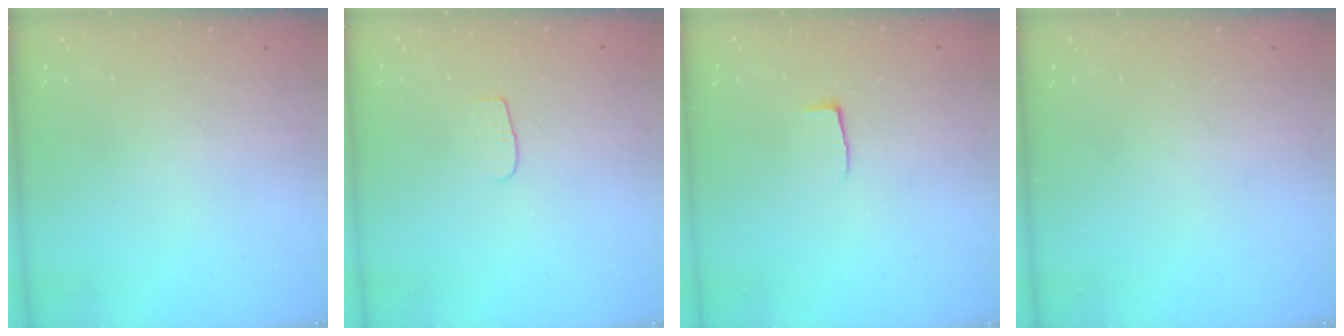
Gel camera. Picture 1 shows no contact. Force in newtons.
{"total": 4.2, "press": 4.2, "slide": 0.4}
{"total": 3.8, "press": 3.8, "slide": 0.5}
{"total": 0.0}